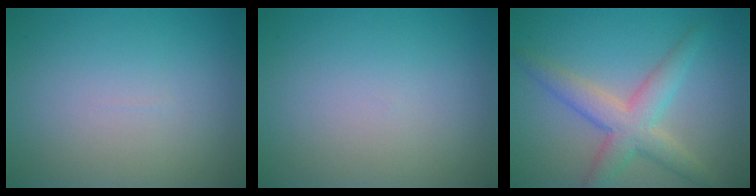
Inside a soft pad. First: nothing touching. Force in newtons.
{"total": 0.0}
{"total": 4.7, "press": 4.7, "slide": 0.2}